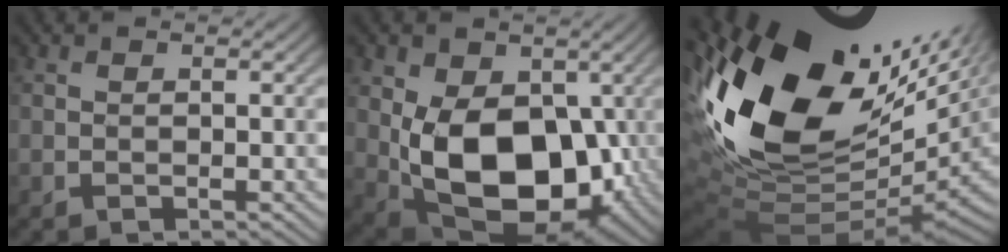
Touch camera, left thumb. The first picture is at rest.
{"total": 14.8, "force": [-1.4, 9.8, 11.0], "torque": [-0.200, -0.029, -0.022]}
{"total": 18.1, "force": [2.8, 8.8, 15.6], "torque": [-0.285, -0.039, 0.069]}